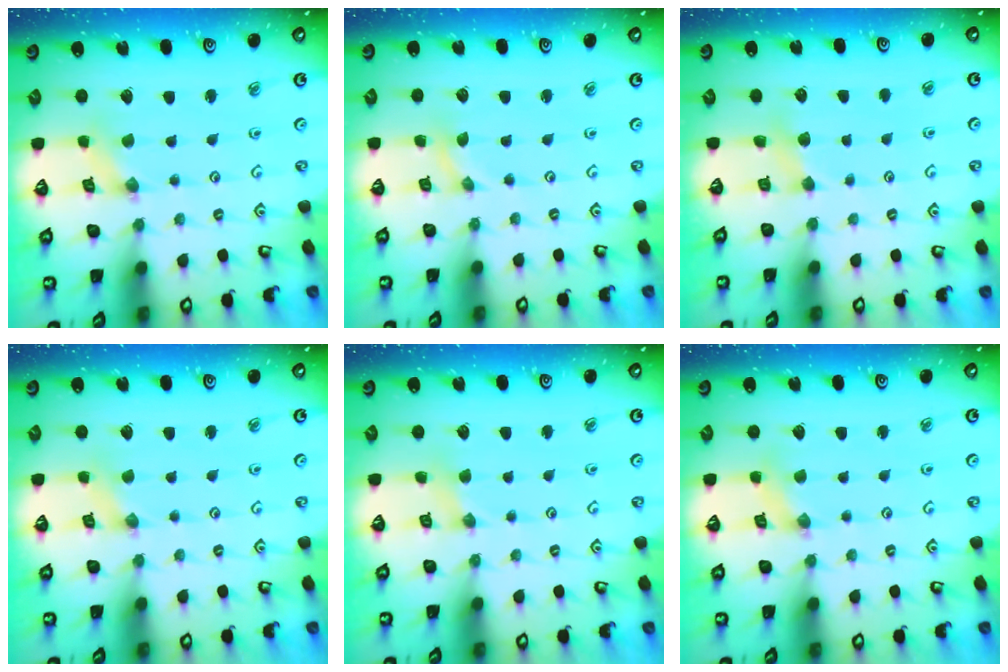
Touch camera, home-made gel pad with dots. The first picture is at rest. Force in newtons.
{"total": 0.0}
{"total": 4.3, "press": 4.2, "slide": 0.5}
{"total": 0.0}
{"total": 2.2, "press": 2.2, "slide": 0.4}
{"total": 0.9, "press": 0.9, "slide": 0.3}